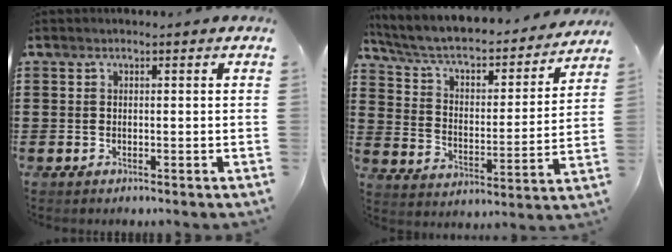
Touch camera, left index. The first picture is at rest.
{"total": 4.8, "force": [3.9, 1.6, 2.3], "torque": [-0.067, -0.035, 0.059]}